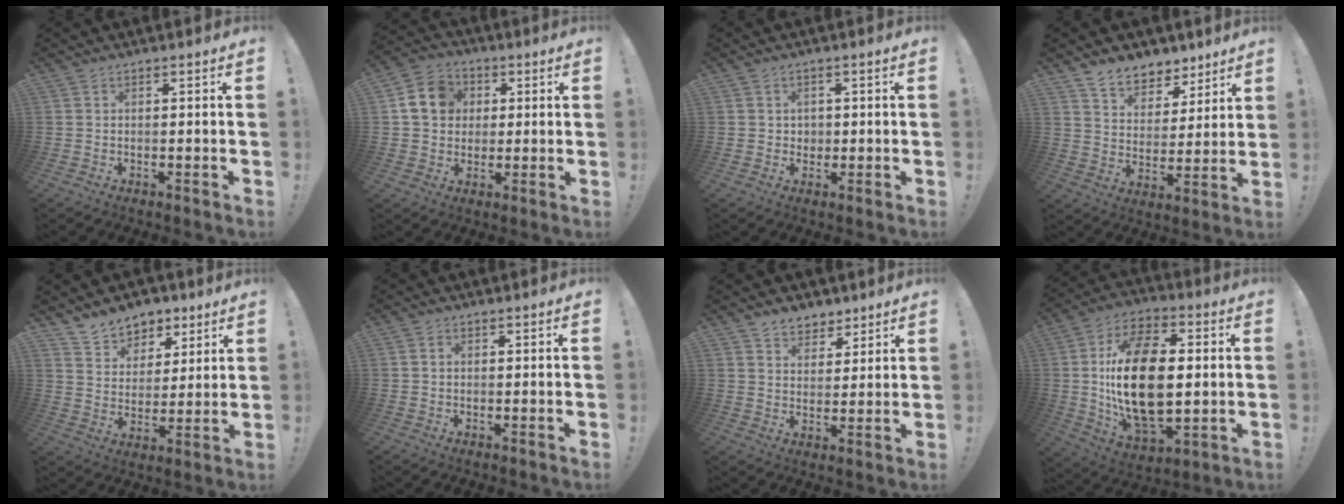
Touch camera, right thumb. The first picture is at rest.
{"total": 11.3, "force": [2.7, 9.8, 4.9], "torque": [-0.073, 0.007, 0.060]}
{"total": 2.6, "force": [0.8, 2.4, 0.4], "torque": [-0.001, -0.004, 0.012]}
{"total": 8.9, "force": [7.1, 5.1, 1.6], "torque": [-0.032, -0.059, 0.138]}
{"total": 9.3, "force": [7.0, 6.0, 1.3], "torque": [-0.017, -0.056, 0.137]}
{"total": 0.7, "force": [0.0, 0.6, 0.3], "torque": [-0.009, 0.005, 0.000]}
{"total": 6.8, "force": [5.1, 4.5, 0.7], "torque": [0.001, -0.040, 0.098]}
{"total": 24.4, "force": [0.8, 14.0, 20.0], "torque": [-0.376, -0.005, 0.015]}